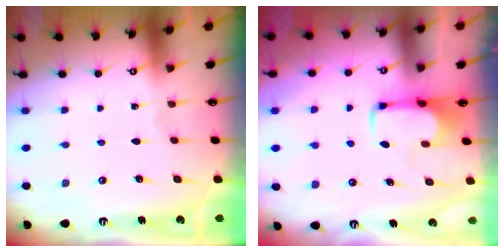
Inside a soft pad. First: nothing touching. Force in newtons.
{"total": 1.9, "press": 1.8, "slide": 0.4}